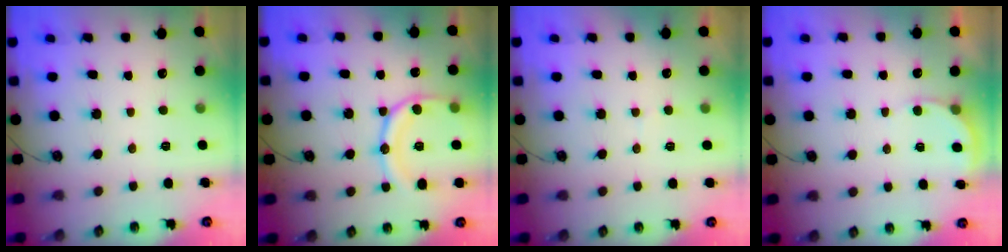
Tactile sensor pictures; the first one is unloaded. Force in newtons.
{"total": 14.9, "press": 14.8, "slide": 1.5}
{"total": 2.6, "press": 2.4, "slide": 0.9}
{"total": 3.5, "press": 3.4, "slide": 0.4}